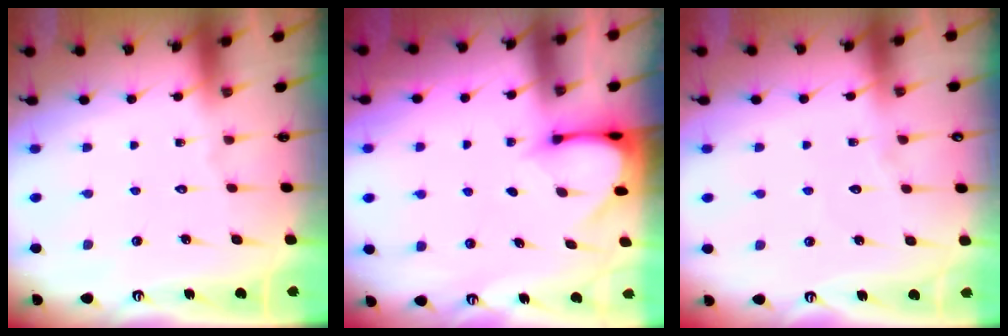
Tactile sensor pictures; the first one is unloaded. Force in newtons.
{"total": 3.0, "press": 3.0, "slide": 0.3}
{"total": 3.0, "press": 3.0, "slide": 0.3}